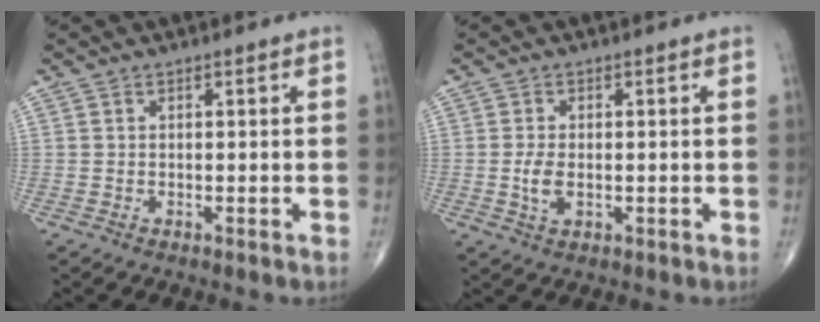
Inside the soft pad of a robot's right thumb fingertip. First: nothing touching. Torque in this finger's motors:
{"motor_torque": [0.40, -0.19, 0.49, 0.24, 0.18]}